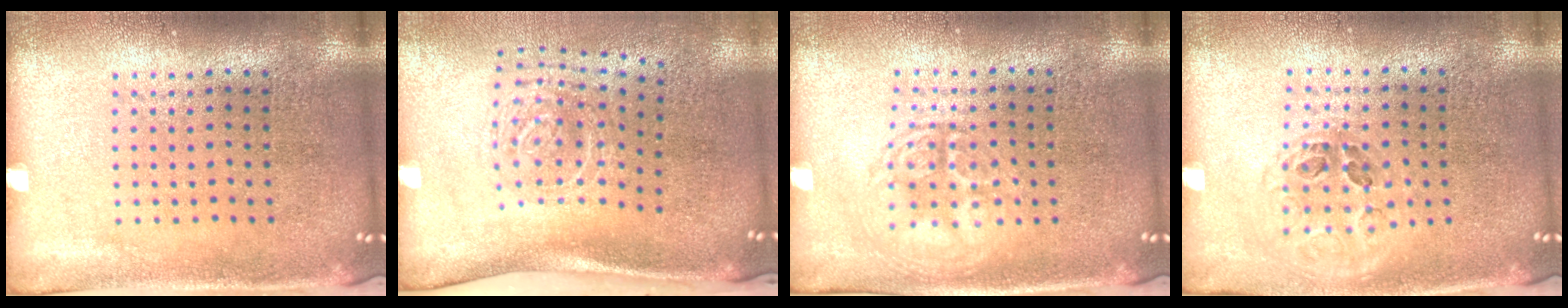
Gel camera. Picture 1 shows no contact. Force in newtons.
{"total": 1.9, "press": 1.3, "slide": 1.4}
{"total": 1.4, "press": 1.4, "slide": 0.1}
{"total": 1.1, "press": 1.0, "slide": 0.4}